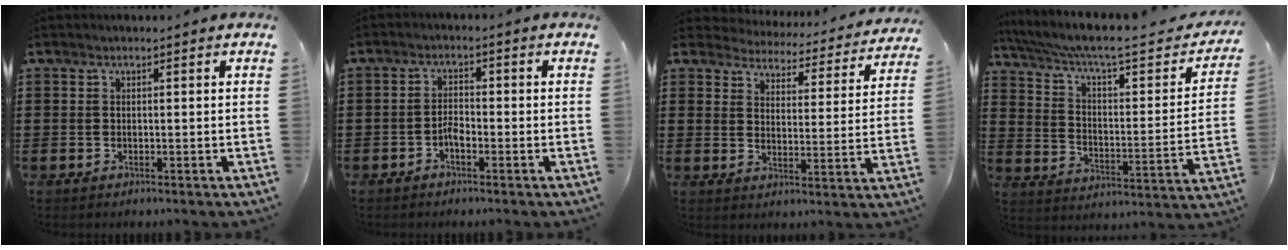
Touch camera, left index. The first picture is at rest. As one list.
[{"total": 2.1, "force": [-1.0, 0.8, 1.6], "torque": [-0.031, 0.005, -0.021]}, {"total": 3.8, "force": [3.8, 0.2, -0.1], "torque": [-0.017, -0.039, 0.059]}, {"total": 6.9, "force": [5.1, 0.9, 4.5], "torque": [-0.109, -0.040, 0.079]}]